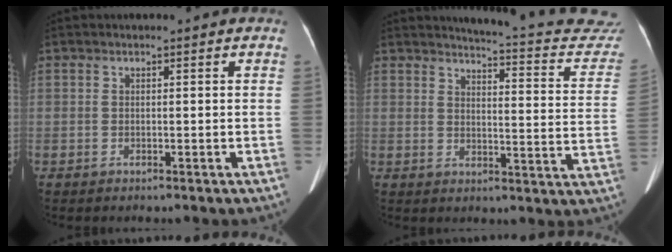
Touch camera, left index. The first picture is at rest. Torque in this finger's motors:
{"motor_torque": [0.13, -0.69, -0.04, -0.02]}